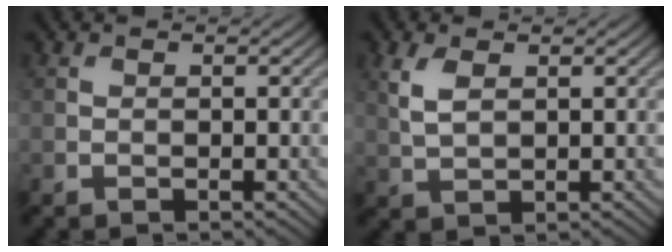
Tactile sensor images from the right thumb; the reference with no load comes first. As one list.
[{"total": 3.5, "force": [1.4, 1.8, 2.7], "torque": [-0.072, 0.001, 0.031]}]